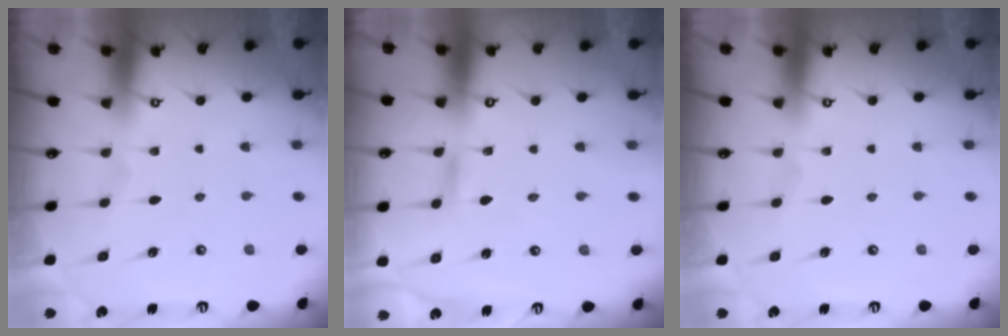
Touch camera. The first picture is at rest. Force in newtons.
{"total": 2.9, "press": 2.9, "slide": 0.1}
{"total": 0.0}